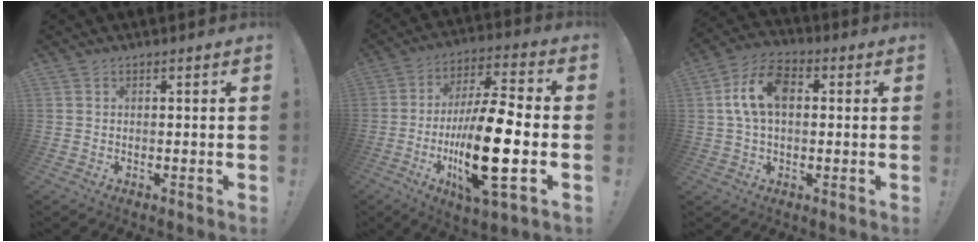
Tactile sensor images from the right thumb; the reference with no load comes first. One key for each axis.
{"total": 21.4, "fx": -4.7, "fy": 5.8, "fz": 20.0, "tx": -0.375, "ty": 0.003, "tz": -0.081}
{"total": 11.7, "fx": 1.8, "fy": 7.3, "fz": 8.9, "tx": -0.174, "ty": 0.013, "tz": 0.035}